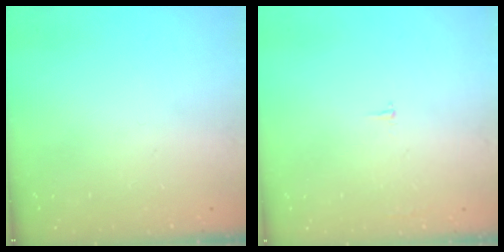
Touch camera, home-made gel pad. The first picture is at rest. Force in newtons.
{"total": 1.8, "press": 1.8, "slide": 0.1}